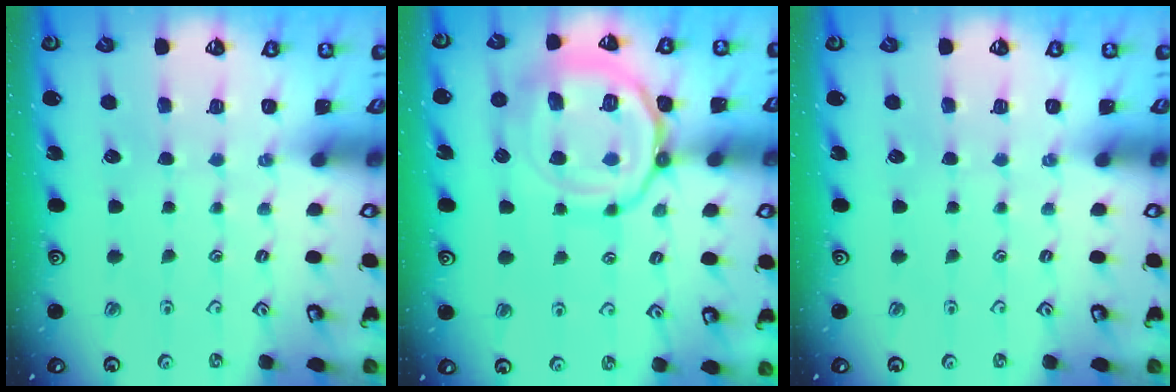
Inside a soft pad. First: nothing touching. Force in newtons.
{"total": 17.5, "press": 17.4, "slide": 1.6}
{"total": 0.0}